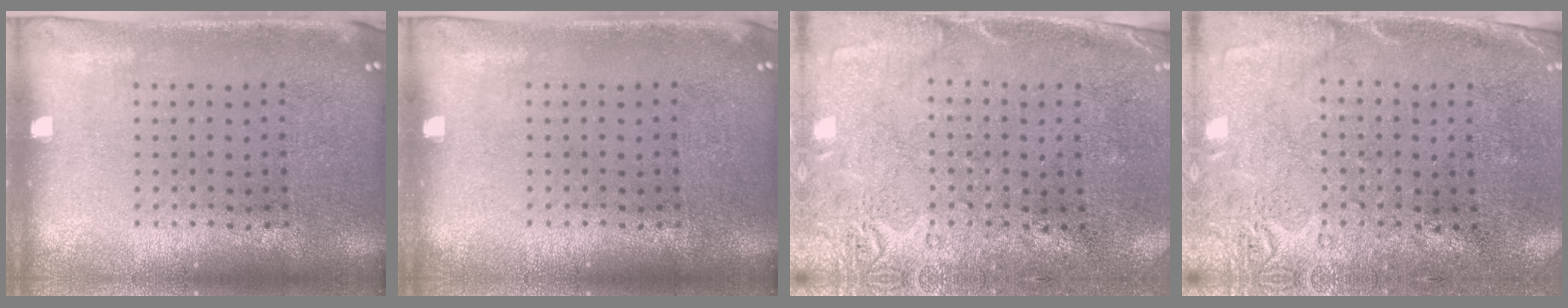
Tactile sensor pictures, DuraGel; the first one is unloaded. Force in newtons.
{"total": 0.0}
{"total": 2.8, "press": 2.2, "slide": 1.7}
{"total": 2.8, "press": 2.2, "slide": 1.7}